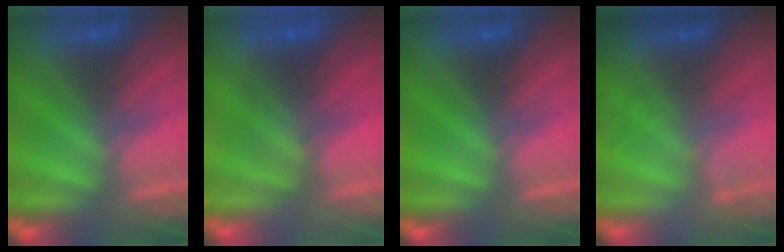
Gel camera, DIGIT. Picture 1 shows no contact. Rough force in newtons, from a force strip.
{"total": 2.6}
{"total": 0.0}
{"total": 1.8}